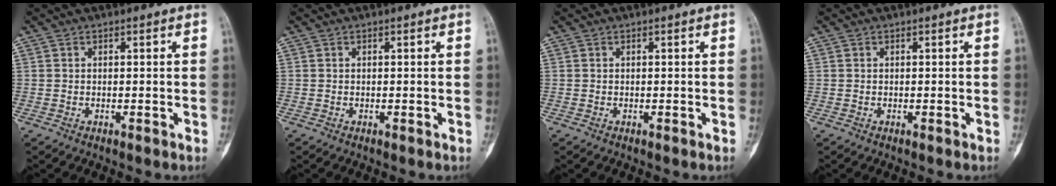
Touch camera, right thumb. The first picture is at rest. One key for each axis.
{"total": 0.0}
{"total": 0.0}
{"total": 0.0}